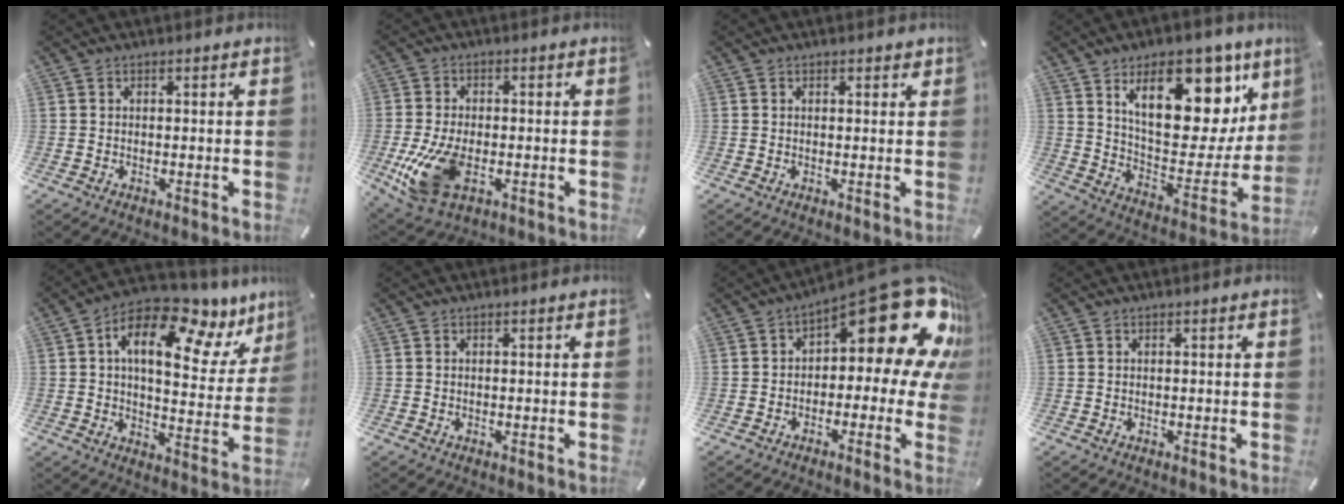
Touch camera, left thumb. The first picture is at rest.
{"total": 13.1, "force": [-3.3, 8.0, 9.9], "torque": [-0.224, -0.006, -0.056]}
{"total": 0.8, "force": [0.5, 0.5, 0.4], "torque": [0.000, -0.001, 0.006]}
{"total": 22.9, "force": [12.5, 11.6, 15.3], "torque": [-0.216, -0.075, 0.206]}
{"total": 17.4, "force": [9.1, 8.1, 12.5], "torque": [-0.189, -0.062, 0.146]}
{"total": 0.0}
{"total": 21.4, "force": [9.8, 9.2, 16.6], "torque": [-0.216, -0.068, 0.168]}
{"total": 0.0}